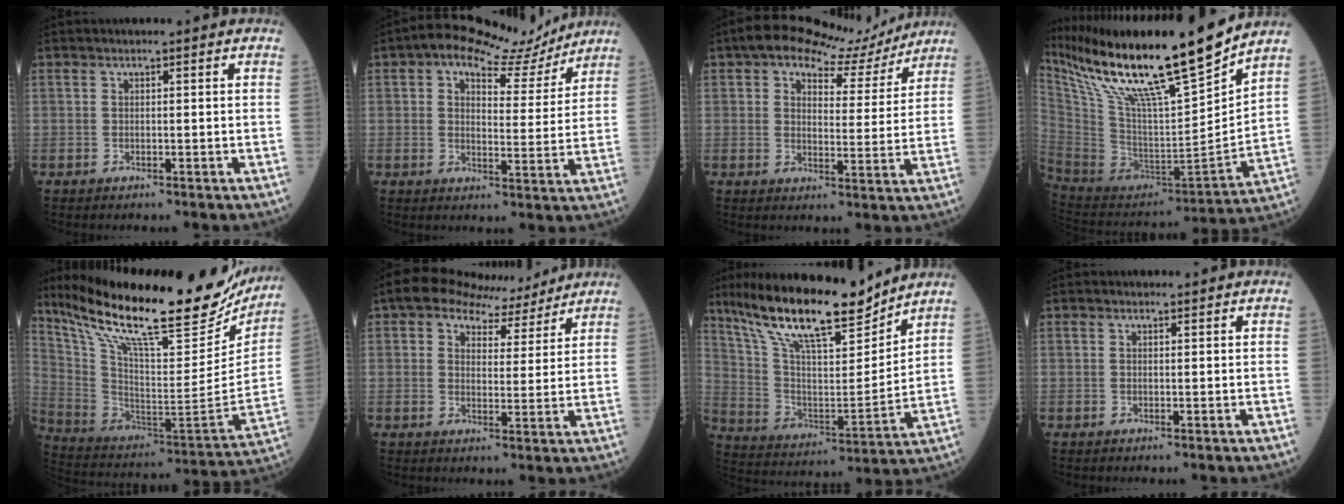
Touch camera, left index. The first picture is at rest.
{"total": 9.6, "force": [7.8, 4.0, 3.9], "torque": [-0.062, 0.008, 0.102]}
{"total": 9.9, "force": [8.4, 3.9, 3.7], "torque": [-0.055, 0.009, 0.107]}
{"total": 24.8, "force": [19.3, 1.3, 15.5], "torque": [-0.281, -0.015, 0.344]}
{"total": 32.4, "force": [26.0, 6.5, 18.2], "torque": [-0.317, -0.050, 0.385]}
{"total": 8.3, "force": [7.0, 3.6, 2.6], "torque": [-0.042, 0.017, 0.098]}
{"total": 18.6, "force": [15.1, 3.2, 10.5], "torque": [-0.190, -0.004, 0.273]}
{"total": 0.0}